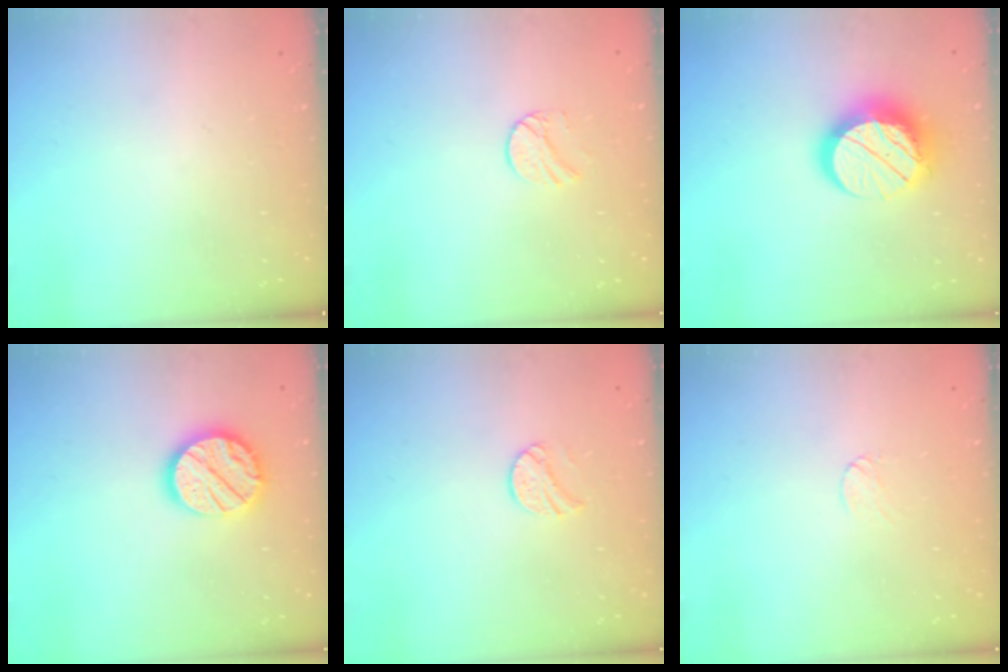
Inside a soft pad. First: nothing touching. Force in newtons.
{"total": 6.6, "press": 6.6, "slide": 0.6}
{"total": 14.1, "press": 14.0, "slide": 1.3}
{"total": 14.8, "press": 14.8, "slide": 0.9}
{"total": 9.2, "press": 9.2, "slide": 0.6}
{"total": 3.5, "press": 3.5, "slide": 0.4}